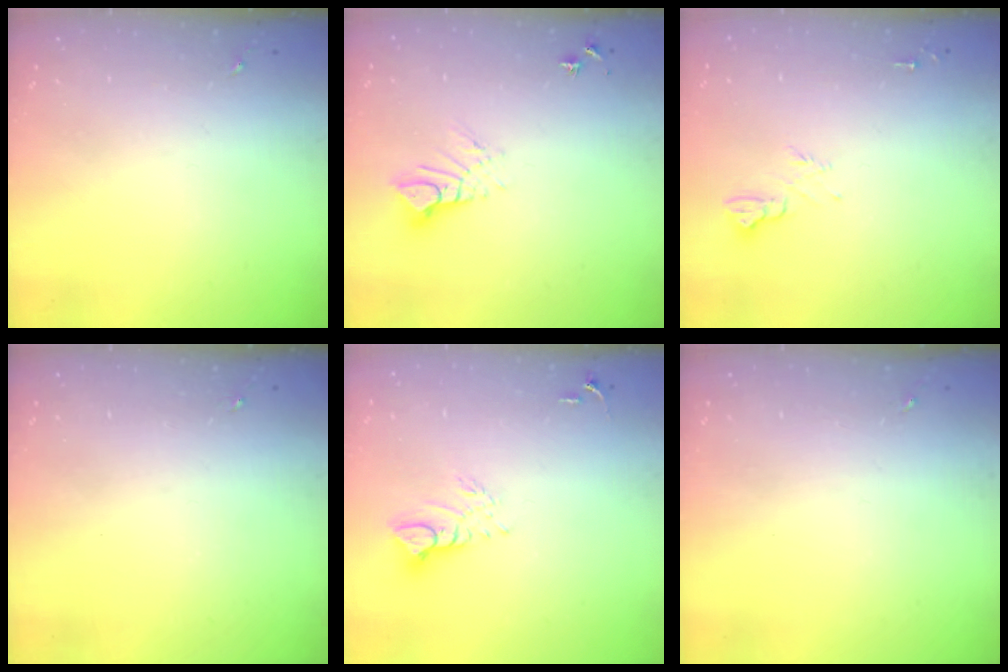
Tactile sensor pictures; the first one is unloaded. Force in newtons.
{"total": 7.7, "press": 7.7, "slide": 0.7}
{"total": 7.1, "press": 7.1, "slide": 0.8}
{"total": 0.0}
{"total": 7.2, "press": 7.1, "slide": 0.7}
{"total": 0.0}